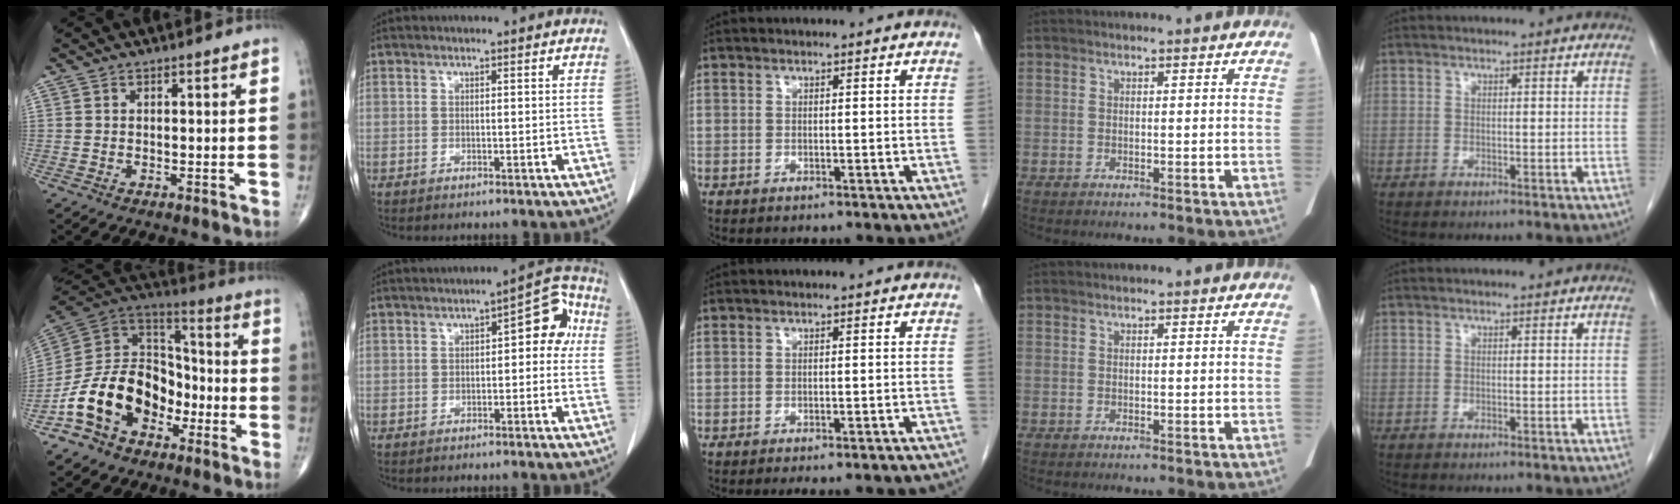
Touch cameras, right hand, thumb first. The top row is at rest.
{"thumb": {"total": 18.0, "force": [-7.3, 12.9, 10.4], "torque": [-0.153, 0.079, -0.140]}, "index": {"total": 7.0, "force": [0.6, 3.2, 6.2], "torque": [-0.062, 0.036, 0.000]}, "middle": {"total": 13.2, "force": [-12.1, 2.7, 4.5], "torque": [-0.059, 0.000, -0.128]}}